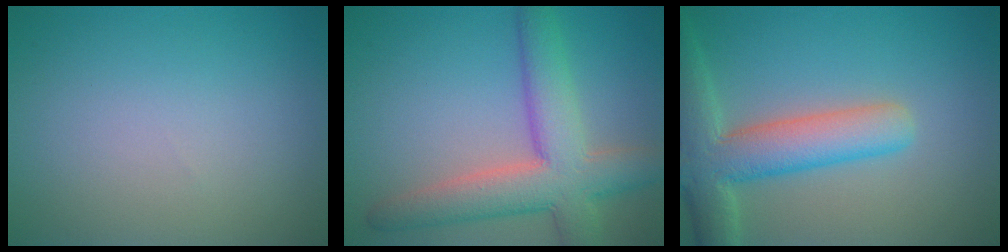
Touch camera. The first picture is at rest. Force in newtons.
{"total": 7.5, "press": 7.5, "slide": 0.6}
{"total": 7.0, "press": 7.0, "slide": 0.5}